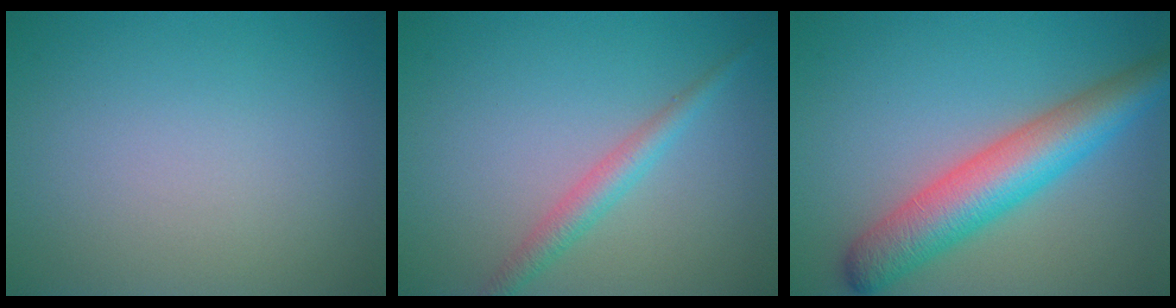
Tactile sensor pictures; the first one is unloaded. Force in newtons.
{"total": 2.3, "press": 2.3, "slide": 0.1}
{"total": 7.3, "press": 7.2, "slide": 0.3}